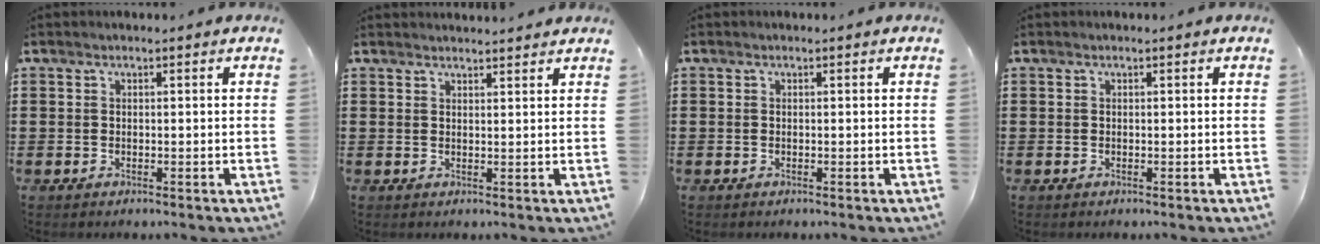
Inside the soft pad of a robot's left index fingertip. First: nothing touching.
{"total": 1.7, "force": [1.7, 0.0, 0.1], "torque": [-0.006, 0.001, 0.033]}
{"total": 0.0}
{"total": 0.0}